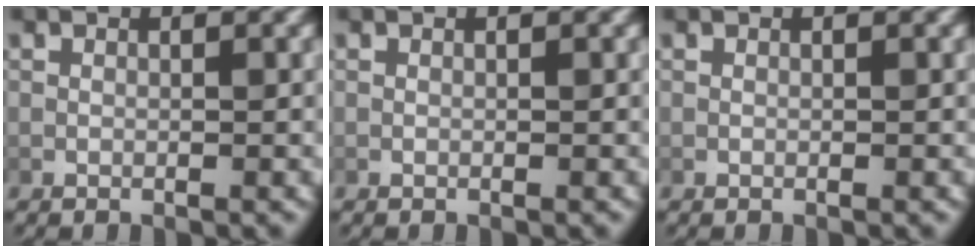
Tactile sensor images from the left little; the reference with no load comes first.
{"total": 0.0}
{"total": 0.0}